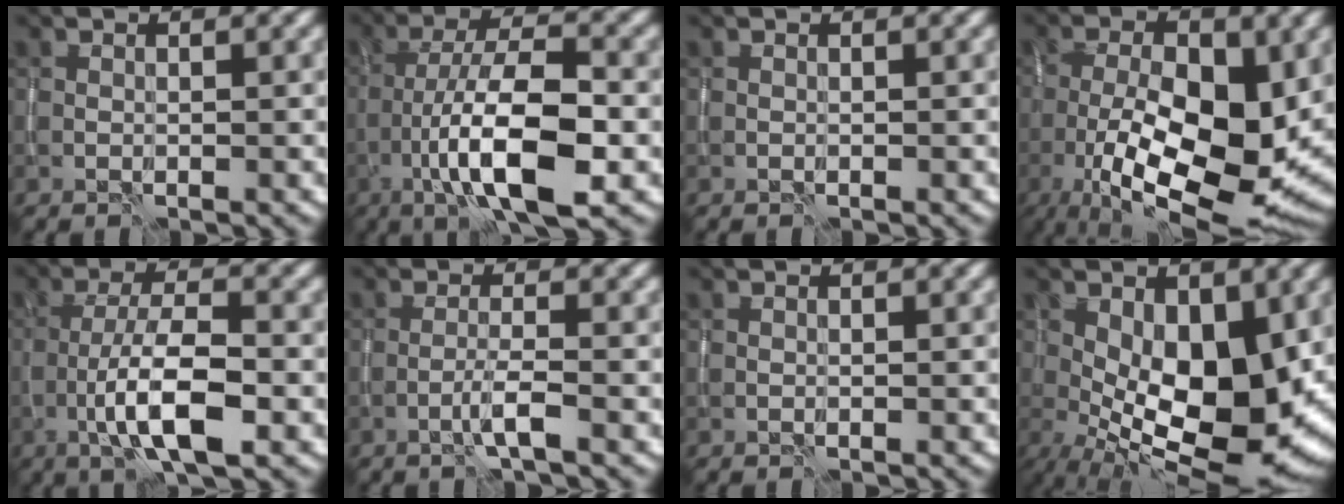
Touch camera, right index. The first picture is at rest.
{"total": 10.1, "force": [-3.7, 3.0, 8.9], "torque": [-0.150, 0.007, -0.069]}
{"total": 0.0}
{"total": 14.4, "force": [-3.2, 6.2, 12.6], "torque": [-0.208, -0.003, -0.051]}
{"total": 7.0, "force": [-2.6, 2.0, 6.2], "torque": [-0.109, 0.006, -0.051]}
{"total": 1.9, "force": [-1.1, -0.1, 1.5], "torque": [-0.027, 0.006, -0.027]}
{"total": 0.0}
{"total": 12.7, "force": [-0.8, 6.3, 11.1], "torque": [-0.159, -0.012, -0.011]}